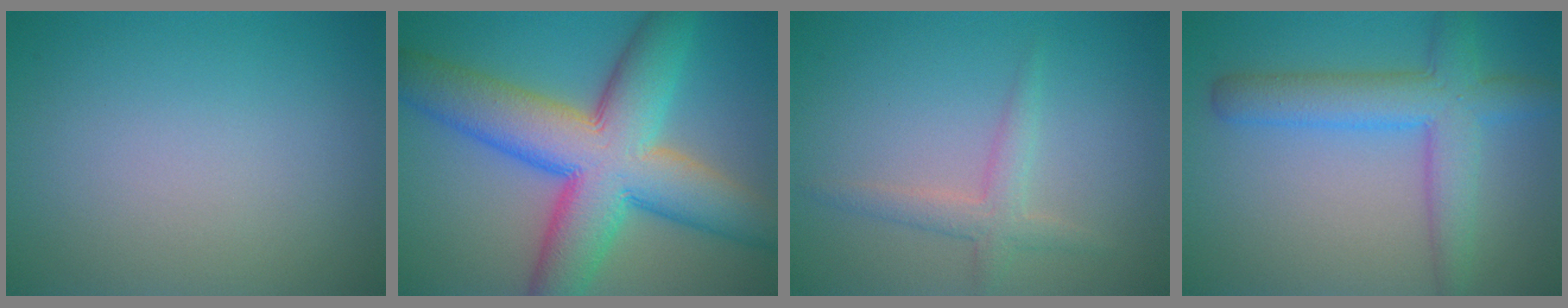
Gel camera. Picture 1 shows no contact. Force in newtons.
{"total": 12.5, "press": 12.5, "slide": 0.3}
{"total": 2.2, "press": 2.2, "slide": 0.0}
{"total": 5.5, "press": 5.5, "slide": 0.2}